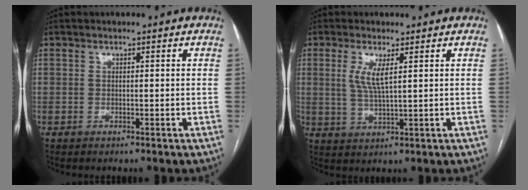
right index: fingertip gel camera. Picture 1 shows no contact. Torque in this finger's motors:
{"motor_torque": [0.71, 0.34, 0.31, 0.11]}